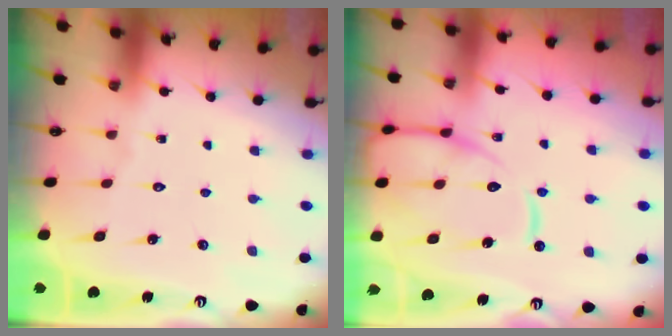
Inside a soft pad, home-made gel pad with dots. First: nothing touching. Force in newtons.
{"total": 13.6, "press": 13.5, "slide": 1.3}